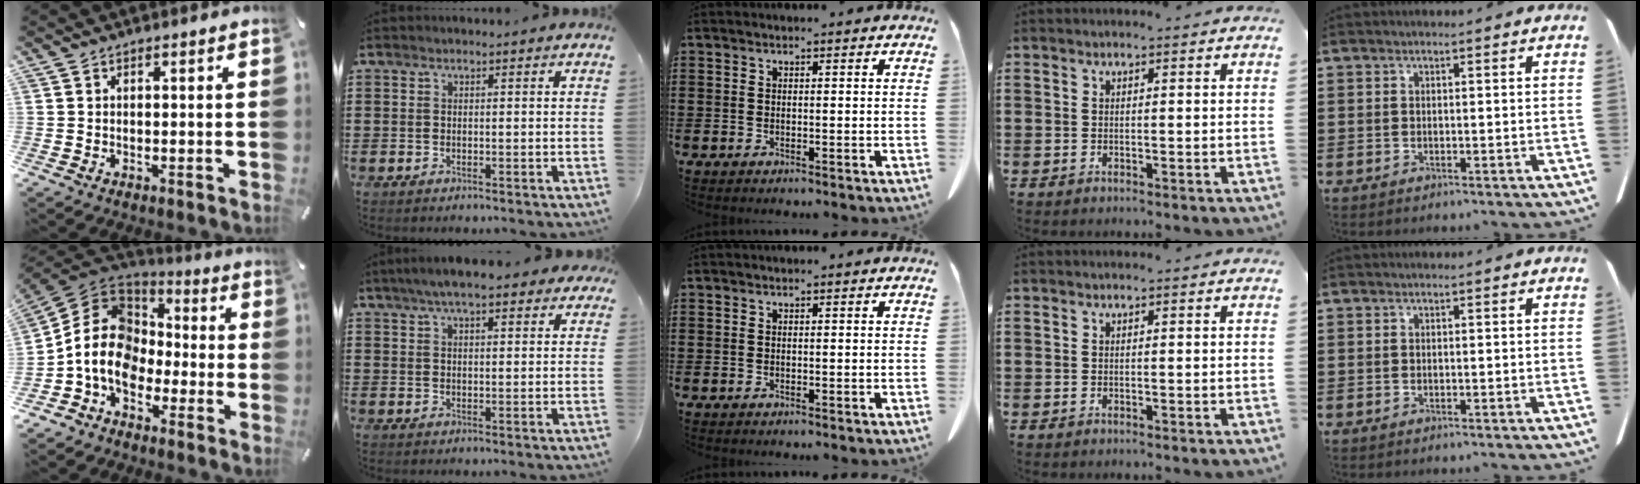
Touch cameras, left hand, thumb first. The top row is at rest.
{"thumb": {"total": 13.8, "force": [-3.8, 11.4, 6.9], "torque": [-0.168, 0.027, -0.071]}, "index": {"total": 5.9, "force": [4.6, 1.3, 3.5], "torque": [-0.080, 0.002, 0.082]}}